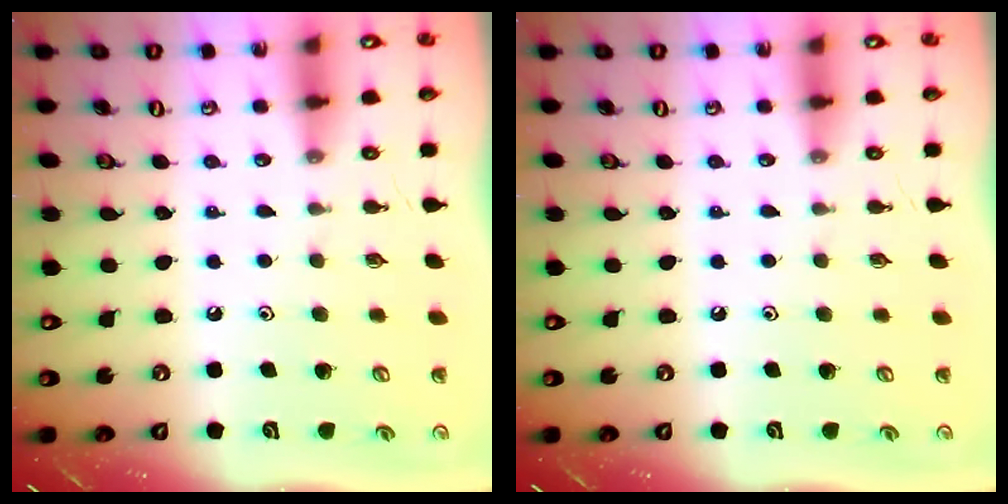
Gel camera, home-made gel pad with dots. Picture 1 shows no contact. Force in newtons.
{"total": 0.0}